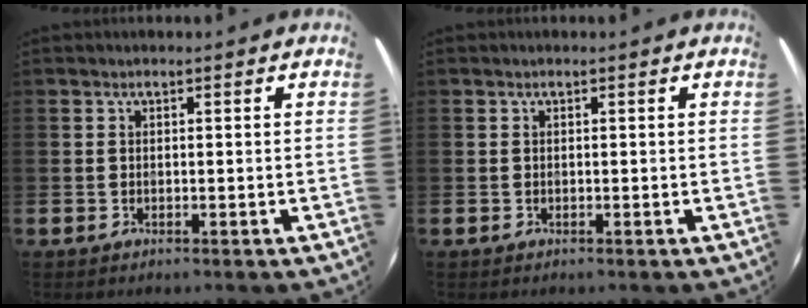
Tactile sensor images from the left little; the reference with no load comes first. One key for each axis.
{"total": 0.0}